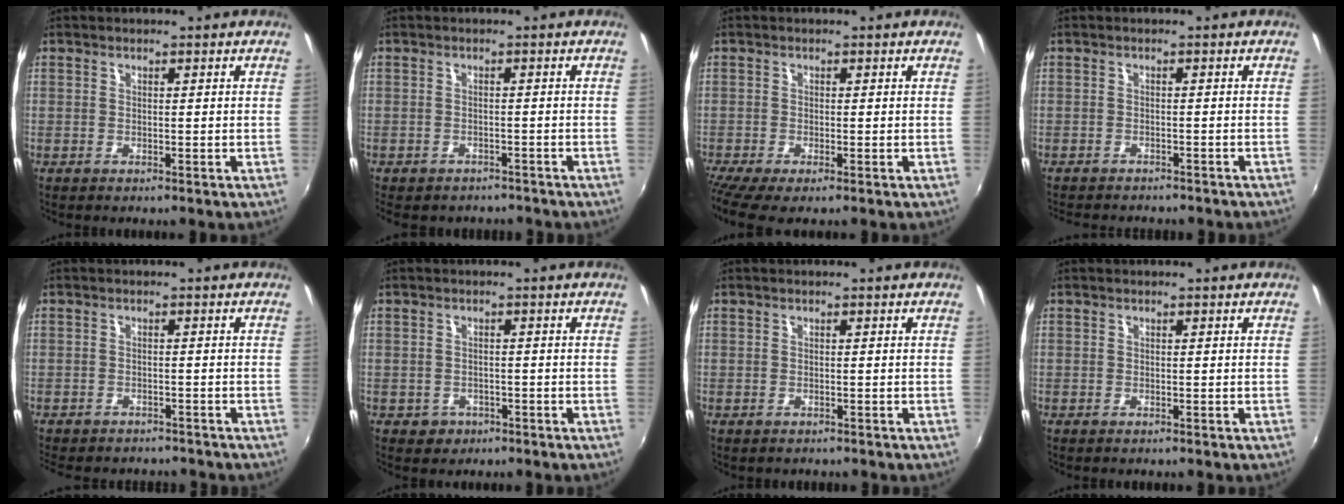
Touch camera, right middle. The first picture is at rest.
{"total": 5.8, "force": [-4.8, 2.6, 1.8], "torque": [-0.047, -0.022, -0.065]}
{"total": 3.4, "force": [-2.4, 0.1, 2.5], "torque": [-0.061, -0.018, -0.046]}
{"total": 6.6, "force": [-5.9, 1.6, 2.3], "torque": [-0.057, -0.016, -0.083]}
{"total": 7.9, "force": [-6.9, 2.7, 2.6], "torque": [-0.066, -0.020, -0.100]}
{"total": 3.1, "force": [-1.4, 2.7, 0.8], "torque": [-0.024, 0.001, -0.016]}
{"total": 0.7, "force": [-0.5, 0.4, 0.2], "torque": [-0.007, -0.002, -0.007]}
{"total": 0.0}